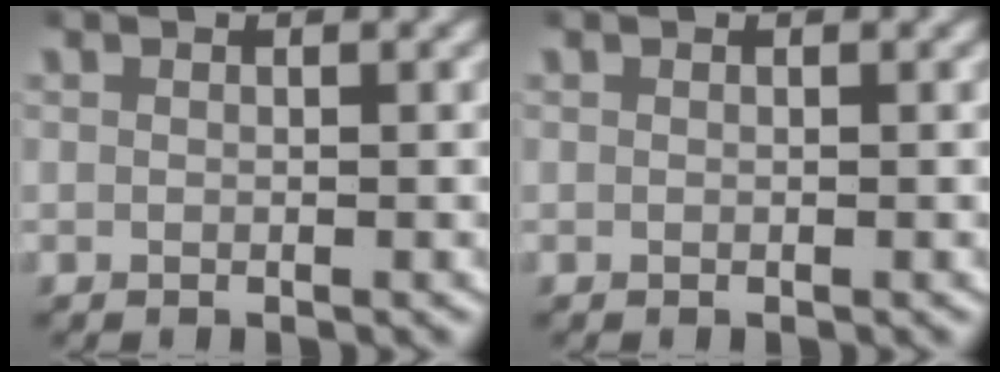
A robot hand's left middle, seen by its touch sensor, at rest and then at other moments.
{"total": 0.0}